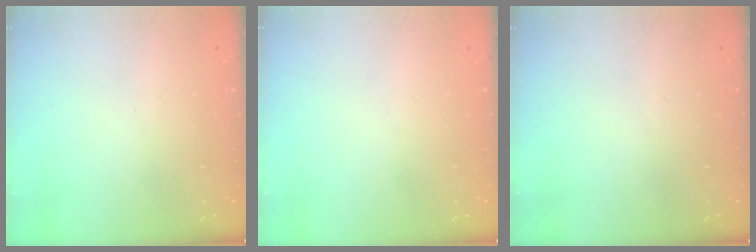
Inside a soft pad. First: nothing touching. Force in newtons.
{"total": 0.0}
{"total": 0.0}